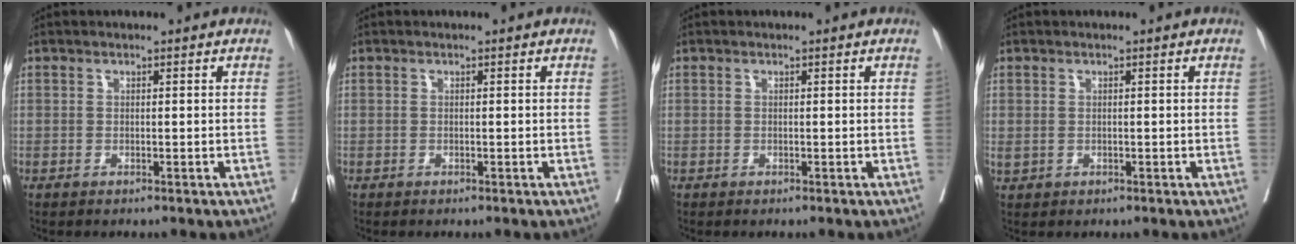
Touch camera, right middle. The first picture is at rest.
{"total": 0.0}
{"total": 0.0}
{"total": 0.9, "force": [0.1, 0.7, 0.6], "torque": [-0.015, -0.002, 0.008]}